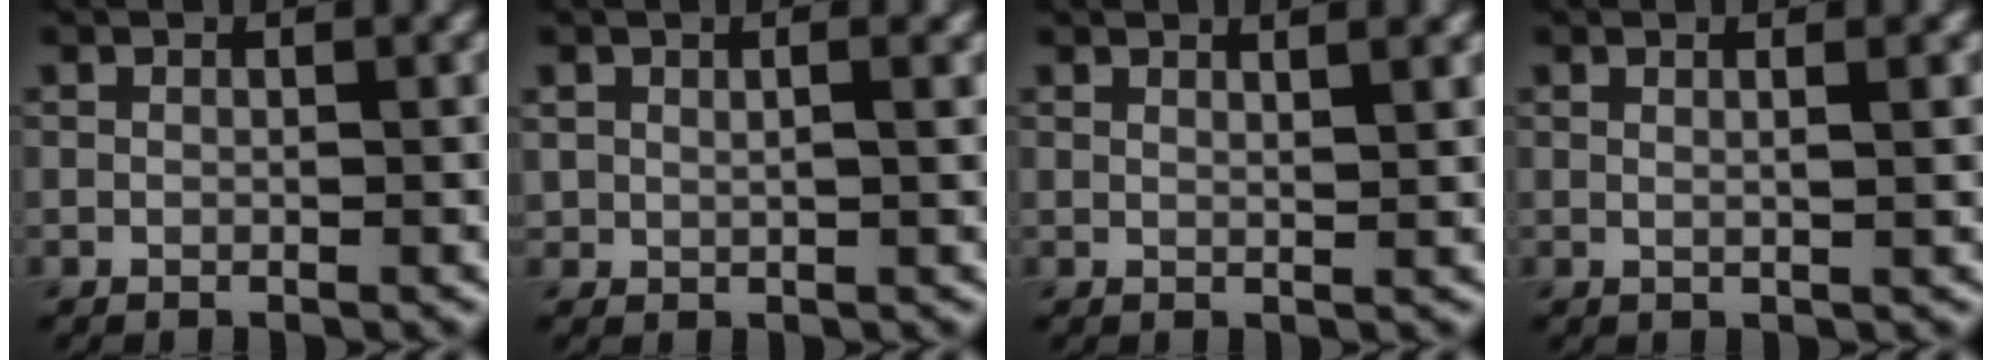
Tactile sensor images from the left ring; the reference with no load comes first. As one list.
[{"total": 1.5, "force": [0.9, 0.7, 1.0], "torque": [-0.020, -0.003, 0.021]}, {"total": 2.0, "force": [1.4, 0.6, 1.2], "torque": [-0.003, 0.008, 0.006]}, {"total": 2.4, "force": [0.9, 0.9, 2.0], "torque": [-0.015, 0.004, -0.007]}]